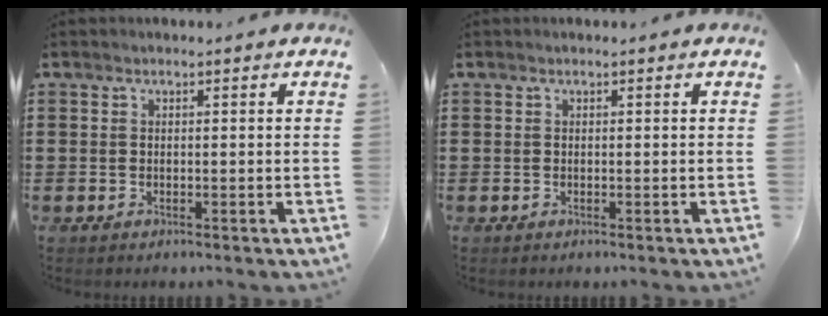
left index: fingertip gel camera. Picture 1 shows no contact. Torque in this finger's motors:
{"motor_torque": [0.00, 0.00, 0.00, 0.00]}